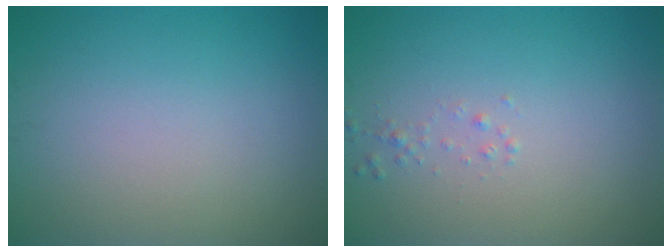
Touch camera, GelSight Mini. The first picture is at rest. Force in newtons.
{"total": 0.7, "press": 0.6, "slide": 0.1}